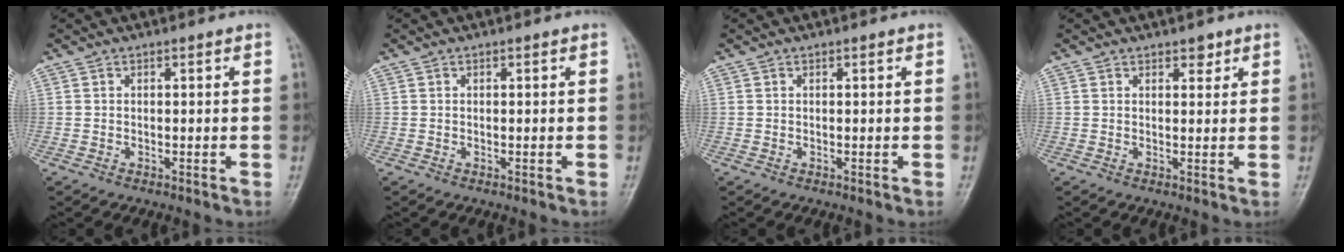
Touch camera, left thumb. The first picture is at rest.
{"total": 0.0}
{"total": 0.0}
{"total": 2.0, "force": [1.4, 1.1, 0.9], "torque": [0.003, -0.006, 0.017]}